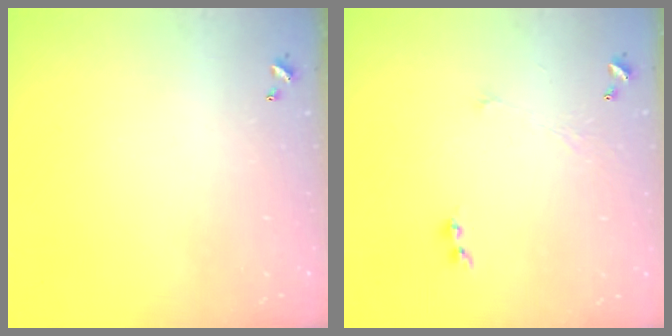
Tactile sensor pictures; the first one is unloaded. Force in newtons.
{"total": 1.2, "press": 0.7, "slide": 1.0}